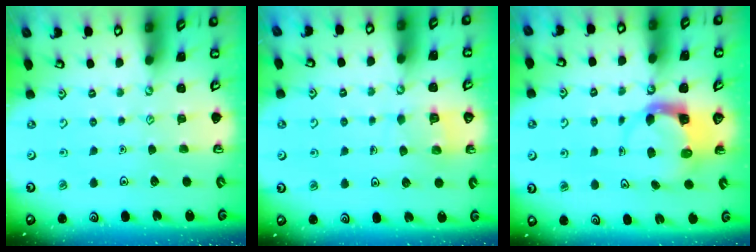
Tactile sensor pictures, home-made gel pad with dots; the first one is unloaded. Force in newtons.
{"total": 6.1, "press": 6.1, "slide": 0.4}
{"total": 3.5, "press": 3.5, "slide": 0.5}